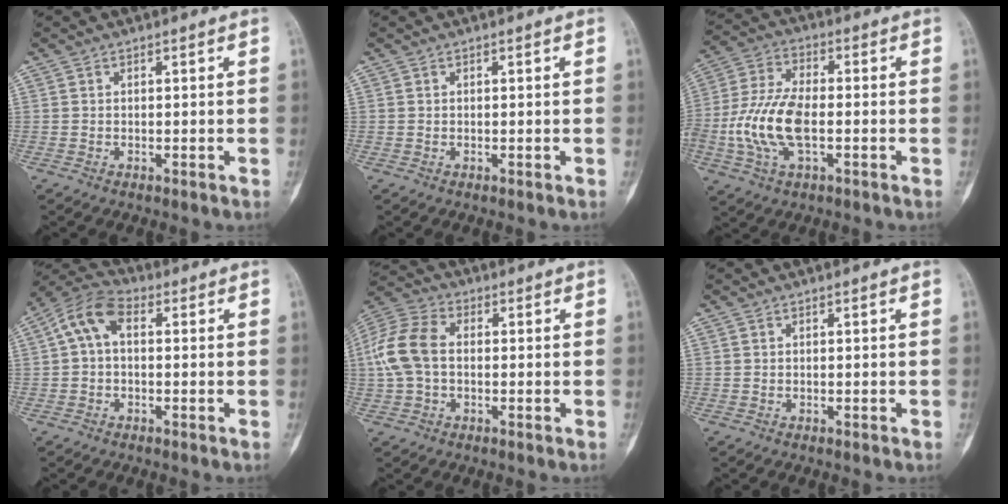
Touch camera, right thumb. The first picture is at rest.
{"total": 0.0}
{"total": 13.5, "force": [-2.7, 7.0, 11.2], "torque": [-0.244, 0.020, -0.056]}
{"total": 8.1, "force": [0.9, 5.2, 6.1], "torque": [-0.111, 0.027, 0.006]}
{"total": 10.7, "force": [0.0, 7.4, 7.8], "torque": [-0.169, 0.027, -0.009]}
{"total": 0.0}